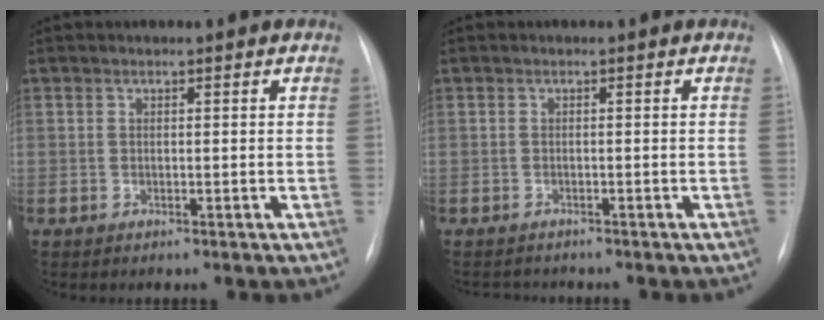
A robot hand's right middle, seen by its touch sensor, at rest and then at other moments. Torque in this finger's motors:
{"motor_torque": [-0.41, -0.21, -0.15, -0.03]}